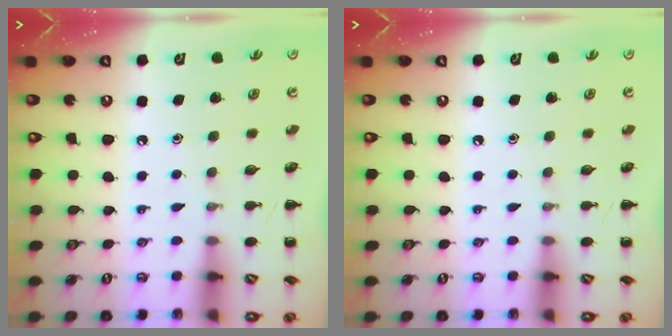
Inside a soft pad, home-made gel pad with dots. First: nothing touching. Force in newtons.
{"total": 0.0}